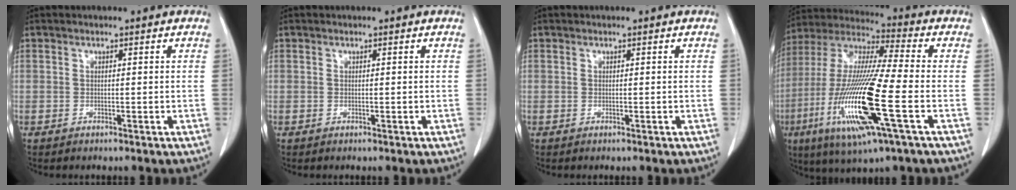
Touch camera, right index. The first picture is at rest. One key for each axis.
{"total": 0.0}
{"total": 0.0}
{"total": 20.6, "fx": -6.1, "fy": 1.4, "fz": 19.6, "tx": -0.427, "ty": -0.030, "tz": -0.118}